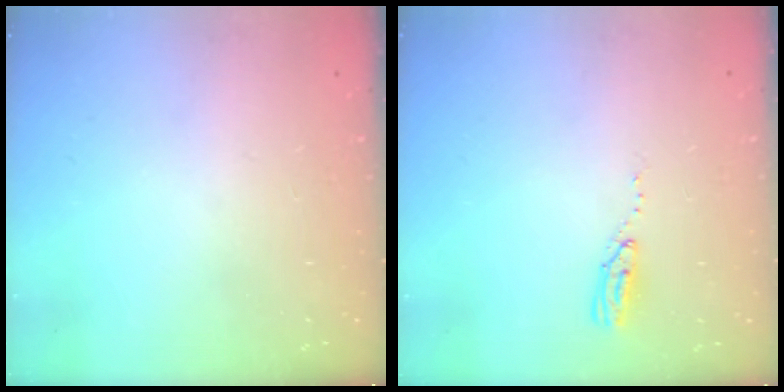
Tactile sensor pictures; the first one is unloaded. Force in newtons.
{"total": 3.8, "press": 3.8, "slide": 0.2}